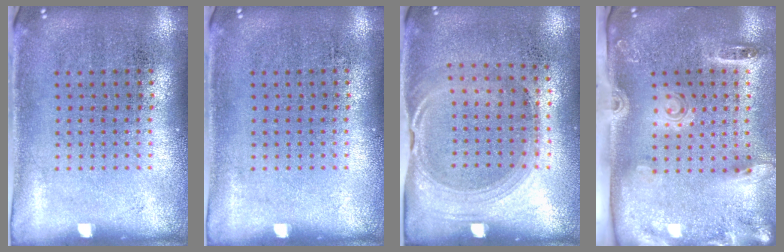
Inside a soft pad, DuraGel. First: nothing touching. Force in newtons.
{"total": 0.0}
{"total": 1.5, "press": 1.2, "slide": 0.8}
{"total": 2.8, "press": 1.9, "slide": 2.0}